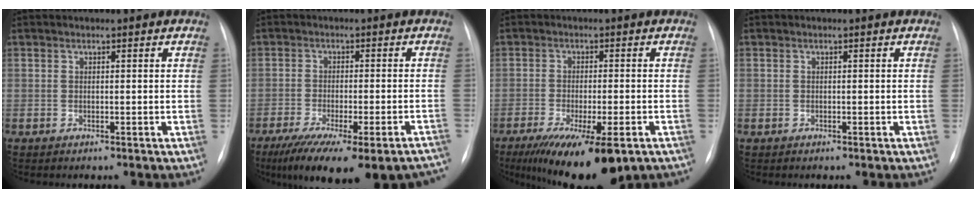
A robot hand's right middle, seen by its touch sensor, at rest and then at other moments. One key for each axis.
{"total": 19.9, "fx": -15.8, "fy": 3.6, "fz": 11.6, "tx": -0.137, "ty": -0.019, "tz": -0.211}
{"total": 14.1, "fx": -9.0, "fy": 3.4, "fz": 10.3, "tx": -0.146, "ty": -0.028, "tz": -0.136}
{"total": 0.0}